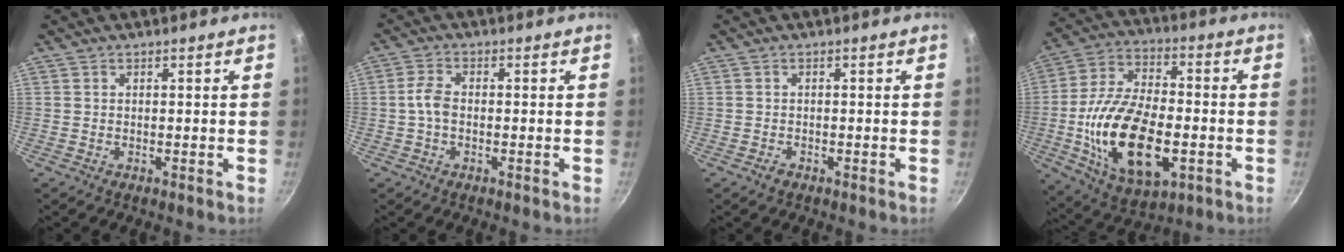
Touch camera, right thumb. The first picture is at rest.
{"total": 3.7, "force": [-0.5, 2.2, 2.9], "torque": [-0.061, 0.015, -0.015]}
{"total": 1.1, "force": [-0.7, 0.7, 0.5], "torque": [-0.008, 0.005, -0.013]}
{"total": 22.1, "force": [-4.7, 11.8, 18.0], "torque": [-0.326, 0.019, -0.077]}